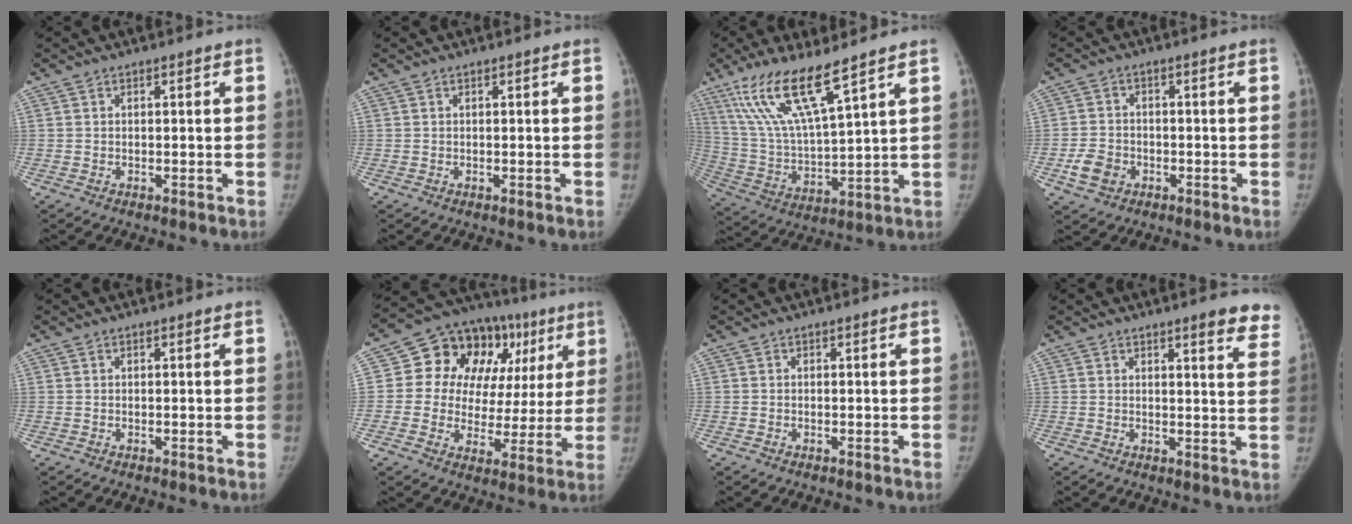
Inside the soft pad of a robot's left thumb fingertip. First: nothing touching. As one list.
[{"total": 0.0}, {"total": 15.7, "force": [10.0, 2.5, 11.9], "torque": [-0.240, -0.049, 0.207]}, {"total": 4.8, "force": [-1.8, 3.9, 2.2], "torque": [-0.035, 0.008, -0.031]}, {"total": 0.0}, {"total": 20.6, "force": [6.7, 14.8, 12.6], "torque": [-0.115, 0.028, 0.099]}, {"total": 0.0}, {"total": 8.2, "force": [6.5, 1.9, 4.7], "torque": [-0.026, -0.032, 0.061]}]